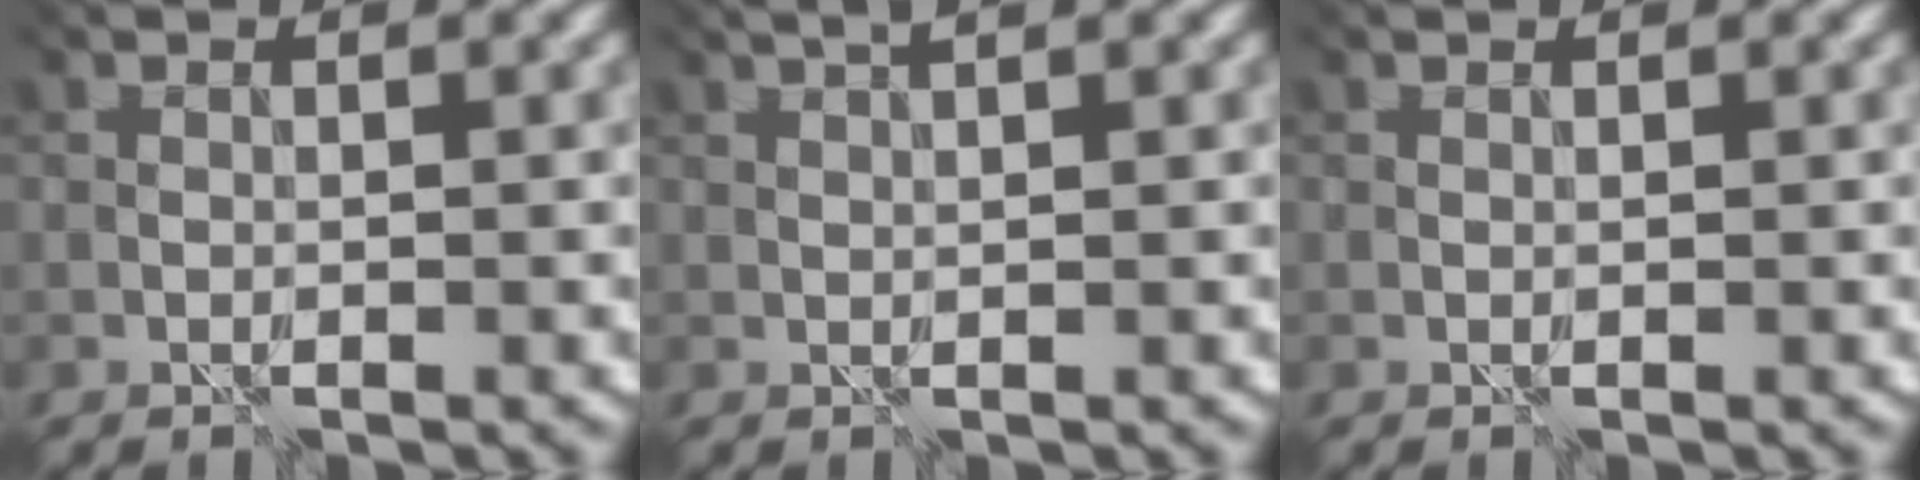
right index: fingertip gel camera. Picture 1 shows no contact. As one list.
[{"total": 2.0, "force": [1.7, 0.0, 1.0], "torque": [-0.003, 0.017, 0.024]}, {"total": 0.5, "force": [0.5, 0.1, 0.0], "torque": [-0.003, -0.002, 0.010]}]